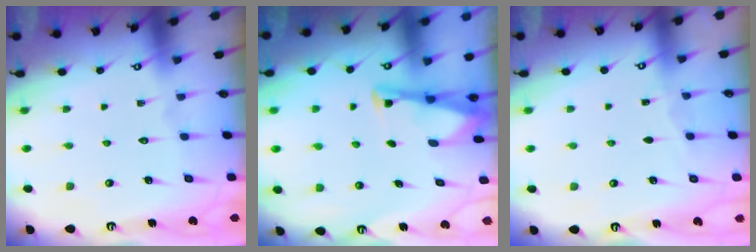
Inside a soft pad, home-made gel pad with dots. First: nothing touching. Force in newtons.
{"total": 3.1, "press": 3.1, "slide": 0.4}
{"total": 2.9, "press": 2.8, "slide": 0.3}